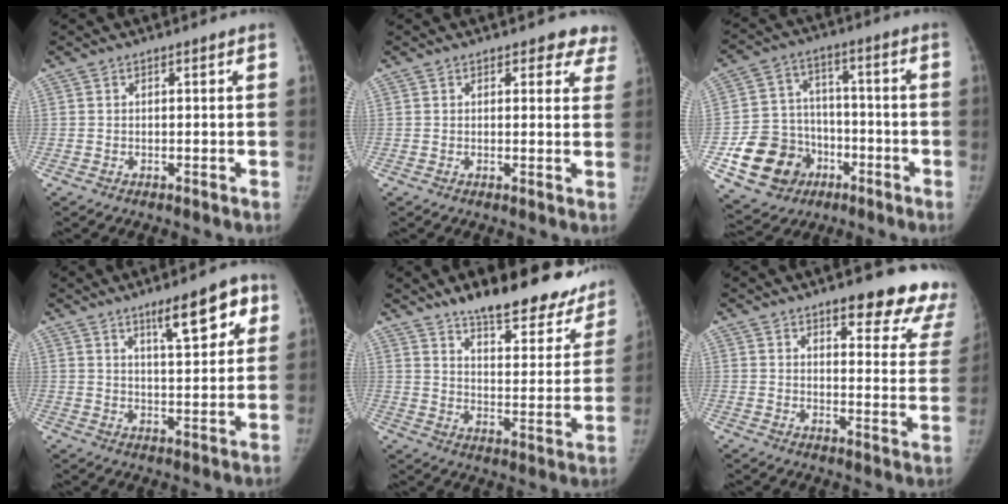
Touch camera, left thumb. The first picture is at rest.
{"total": 5.1, "force": [4.1, 2.7, 1.1], "torque": [0.035, -0.016, 0.024]}
{"total": 15.3, "force": [-6.1, 13.0, 5.2], "torque": [-0.071, 0.054, -0.091]}
{"total": 10.5, "force": [5.6, 3.2, 8.3], "torque": [-0.097, -0.022, 0.084]}
{"total": 22.9, "force": [18.2, 8.4, 10.9], "torque": [-0.101, -0.096, 0.242]}
{"total": 18.1, "force": [14.4, 5.6, 9.4], "torque": [-0.068, -0.083, 0.156]}